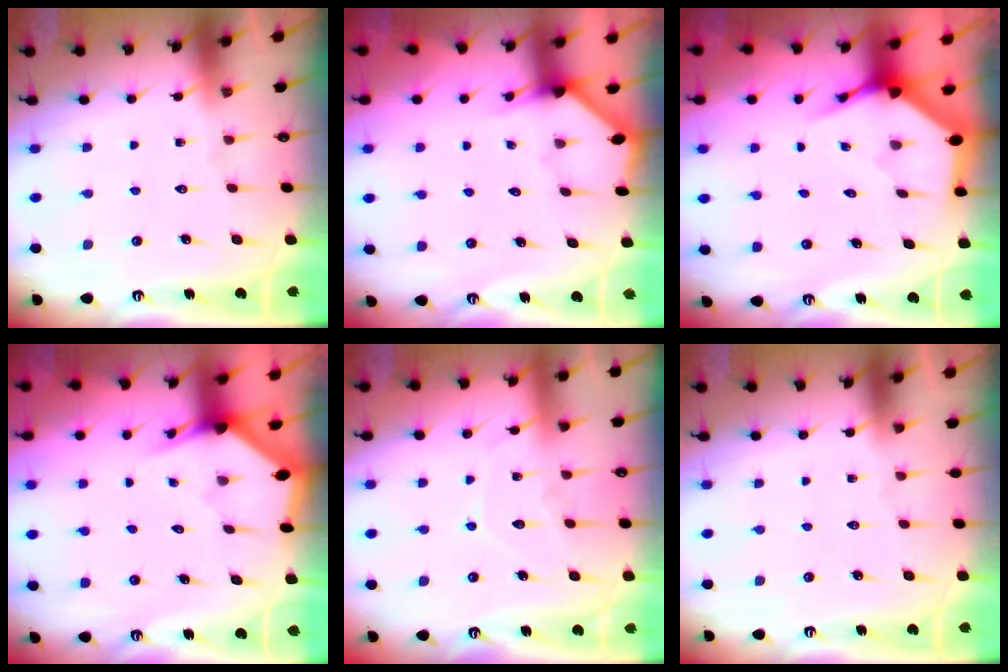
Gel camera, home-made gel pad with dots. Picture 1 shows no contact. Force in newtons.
{"total": 2.5, "press": 2.5, "slide": 0.2}
{"total": 5.1, "press": 5.1, "slide": 0.4}
{"total": 2.9, "press": 2.9, "slide": 0.1}
{"total": 7.5, "press": 7.4, "slide": 0.7}
{"total": 0.0}